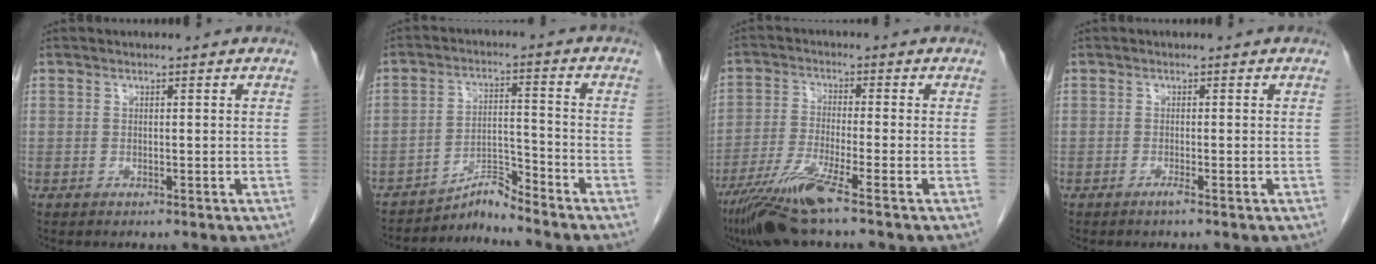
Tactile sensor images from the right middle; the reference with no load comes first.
{"total": 4.6, "force": [-4.6, -0.7, 0.1], "torque": [0.001, 0.002, -0.077]}
{"total": 9.1, "force": [-5.9, -0.5, 6.9], "torque": [-0.137, -0.030, -0.112]}
{"total": 0.9, "force": [-0.6, -0.2, 0.6], "torque": [-0.010, 0.000, -0.011]}